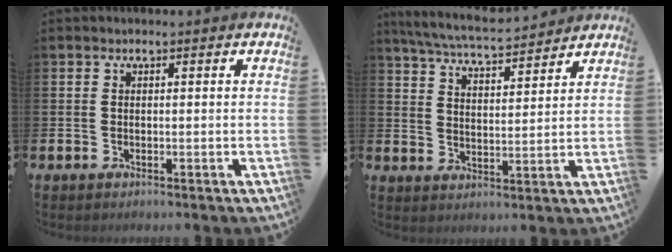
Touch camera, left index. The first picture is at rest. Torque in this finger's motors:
{"motor_torque": [0.77, -0.83, 0.23, 0.11]}